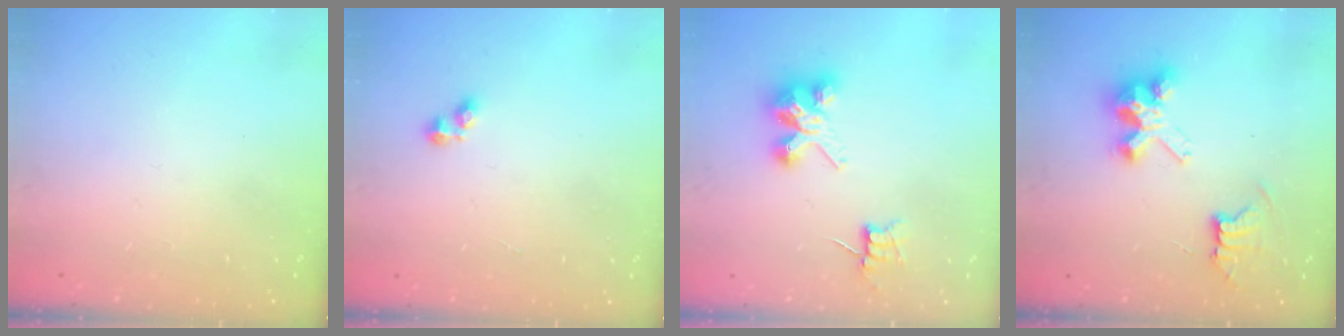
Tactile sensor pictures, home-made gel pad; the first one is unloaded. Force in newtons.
{"total": 2.1, "press": 2.0, "slide": 0.4}
{"total": 6.8, "press": 6.8, "slide": 0.5}
{"total": 8.4, "press": 8.3, "slide": 0.6}